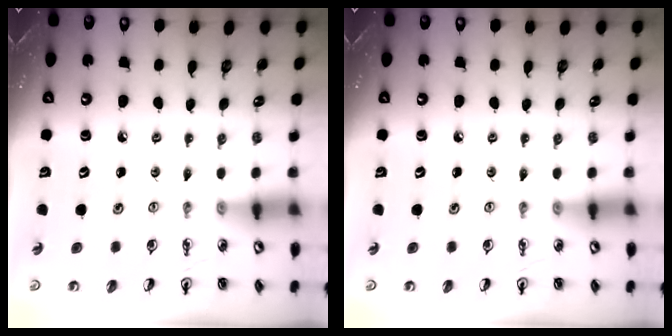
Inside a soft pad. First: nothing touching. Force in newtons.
{"total": 0.0}